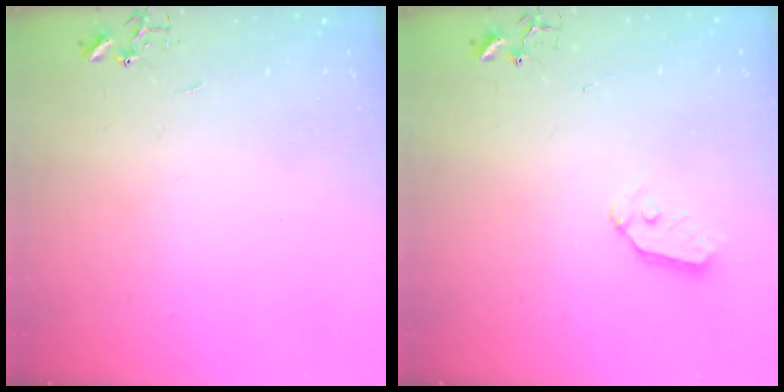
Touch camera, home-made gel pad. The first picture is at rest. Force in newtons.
{"total": 7.4, "press": 7.4, "slide": 0.5}